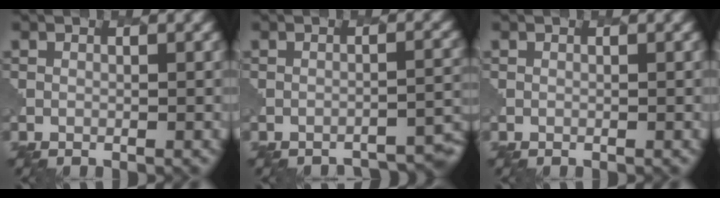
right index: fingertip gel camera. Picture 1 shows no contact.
{"total": 4.6, "force": [-4.4, 0.7, 1.2], "torque": [-0.008, 0.017, -0.053]}
{"total": 0.0}